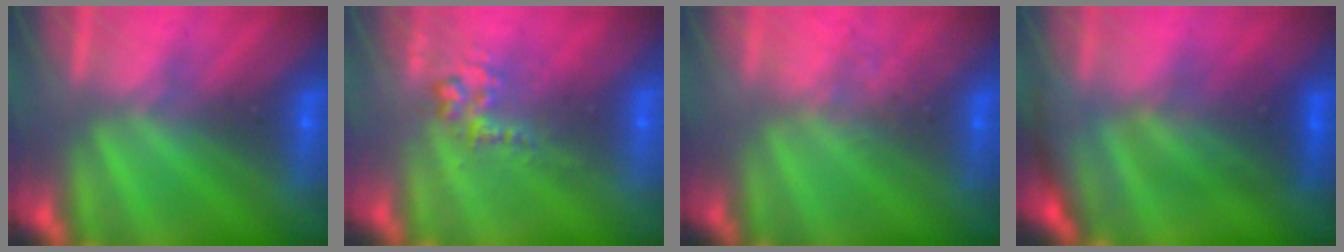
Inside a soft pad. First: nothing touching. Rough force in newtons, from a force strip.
{"total": 2.8}
{"total": 2.2}
{"total": 2.6}